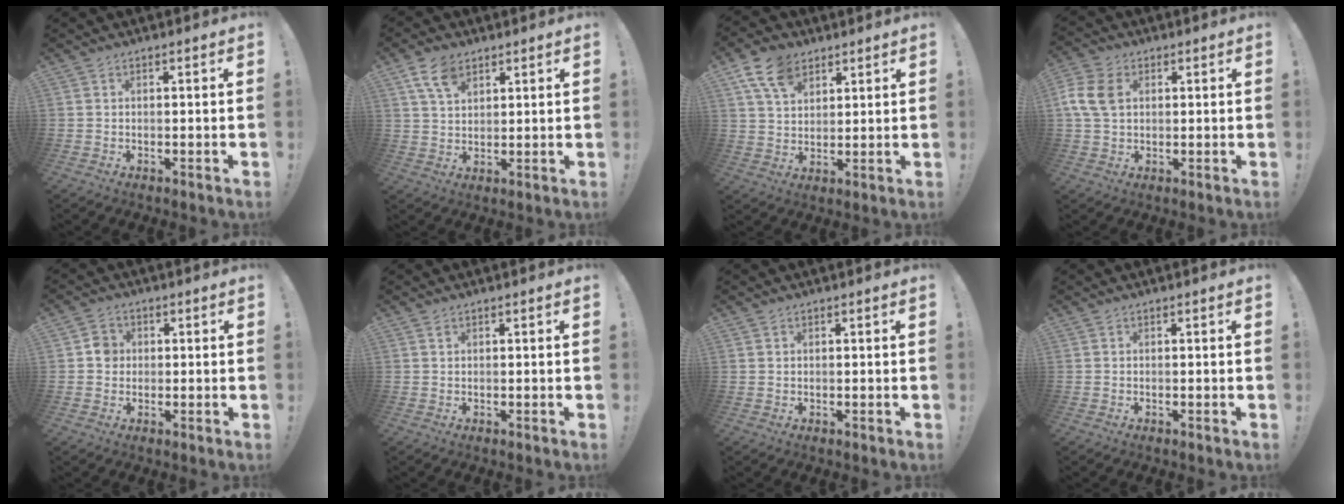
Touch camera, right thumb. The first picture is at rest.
{"total": 7.9, "force": [4.7, 4.4, 4.5], "torque": [-0.087, -0.009, 0.091]}
{"total": 11.1, "force": [6.4, 7.0, 5.8], "torque": [-0.102, -0.019, 0.124]}
{"total": 9.8, "force": [2.2, 6.9, 6.5], "torque": [-0.140, 0.006, 0.044]}
{"total": 4.2, "force": [0.2, 4.0, 1.5], "torque": [-0.009, 0.004, 0.001]}
{"total": 0.7, "force": [0.4, 0.5, 0.3], "torque": [-0.005, 0.001, 0.007]}
{"total": 0.7, "force": [0.5, 0.5, 0.1], "torque": [0.005, -0.003, 0.008]}
{"total": 0.0}